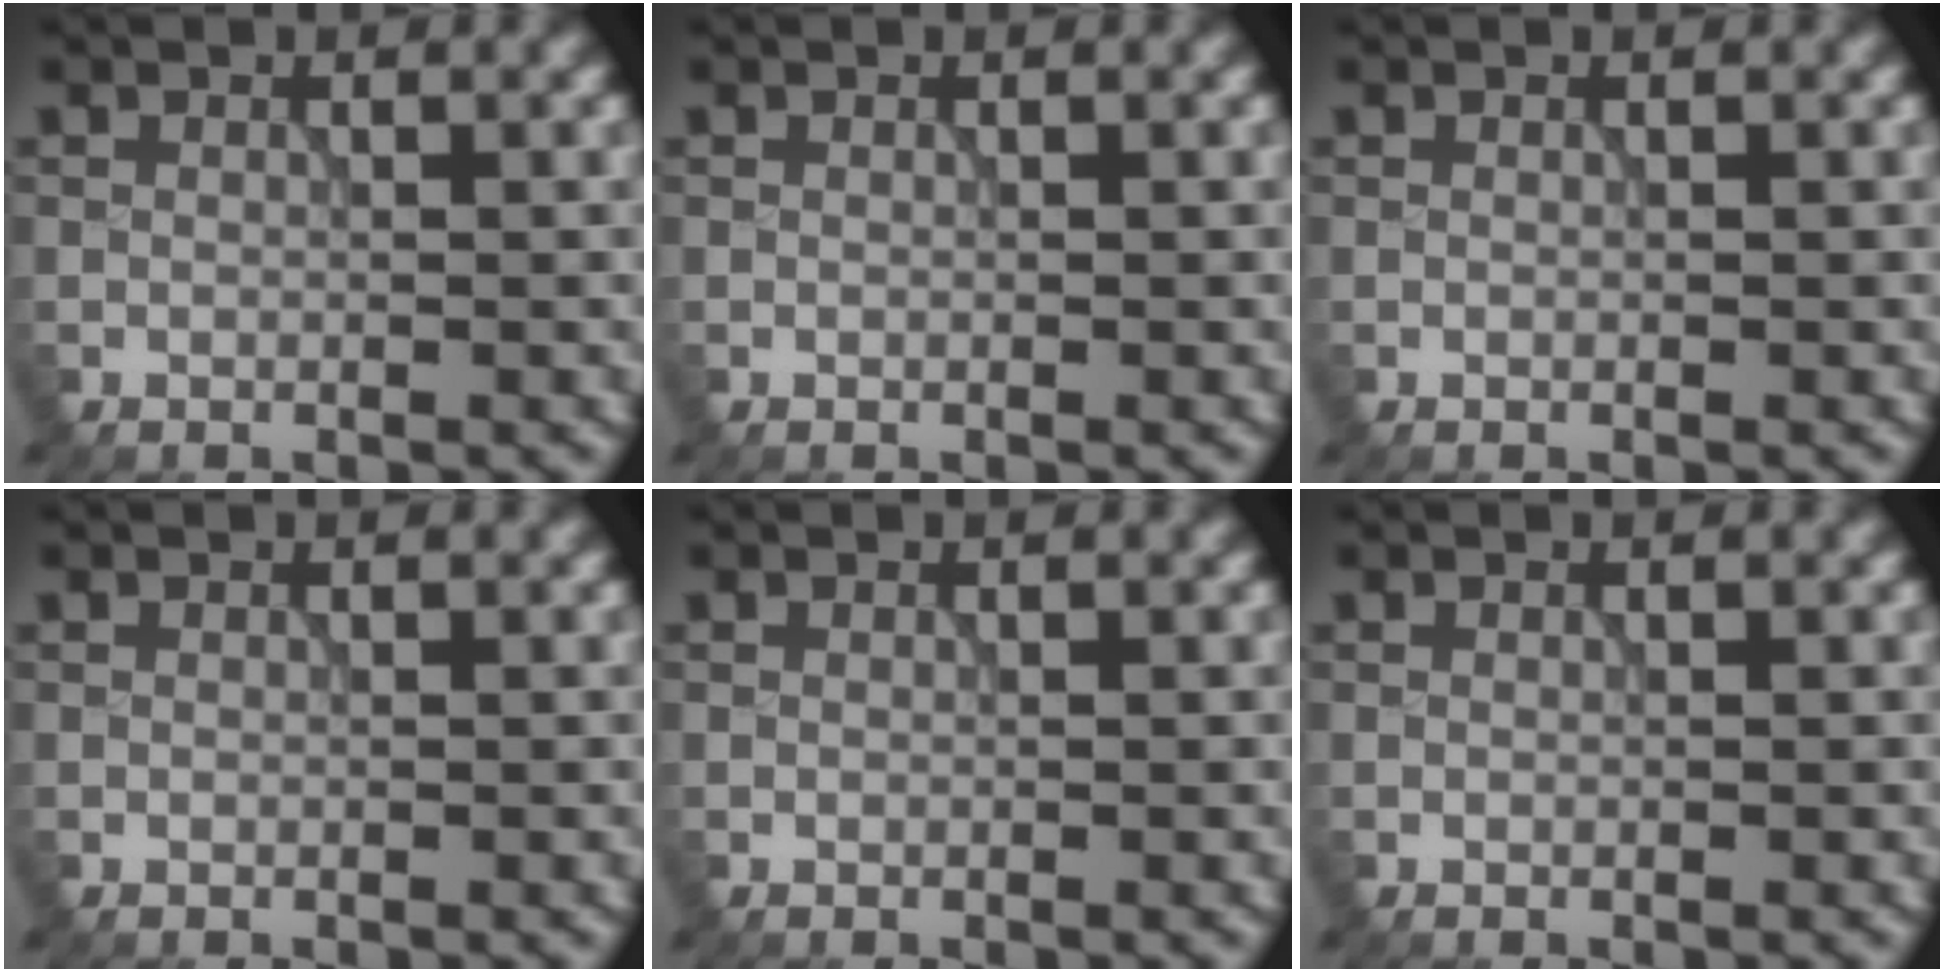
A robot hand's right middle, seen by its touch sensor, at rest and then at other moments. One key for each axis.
{"total": 0.0}
{"total": 0.0}
{"total": 0.0}
{"total": 0.0}
{"total": 0.0}